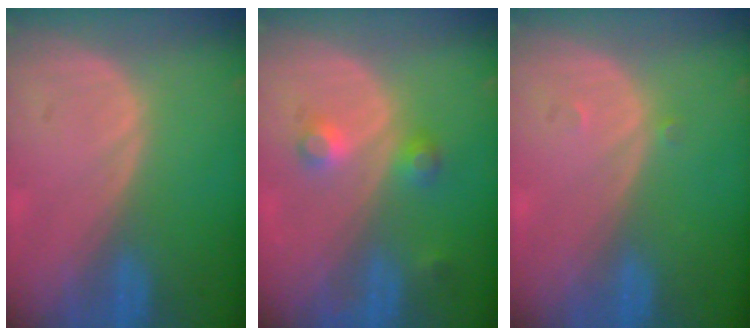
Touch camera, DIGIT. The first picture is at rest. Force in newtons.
{"total": 3.7, "press": 3.4, "slide": 1.4}
{"total": 0.7, "press": 0.5, "slide": 0.5}